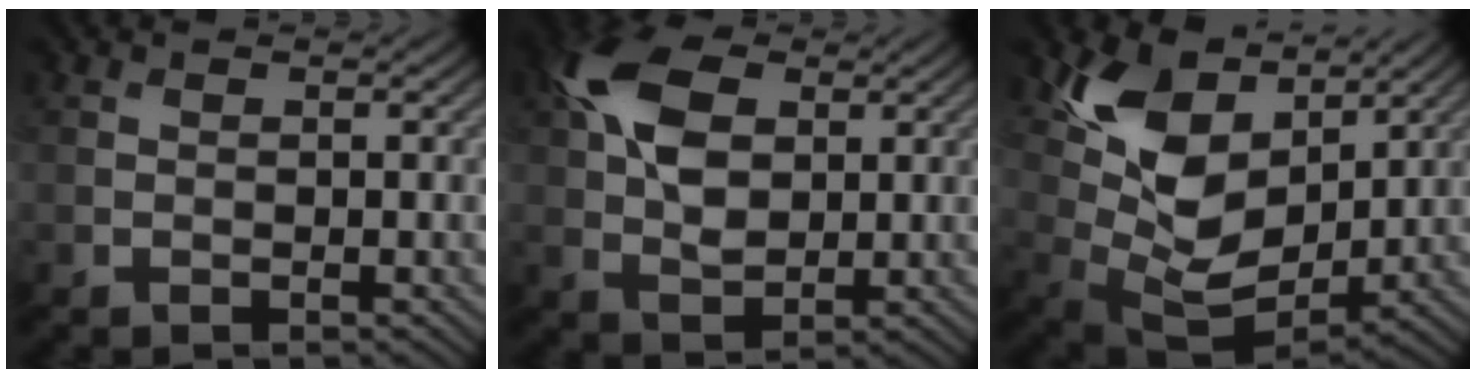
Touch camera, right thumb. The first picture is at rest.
{"total": 9.2, "force": [2.5, 5.6, 6.9], "torque": [-0.169, 0.015, 0.043]}
{"total": 12.6, "force": [5.5, 7.3, 8.6], "torque": [-0.186, -0.001, 0.109]}